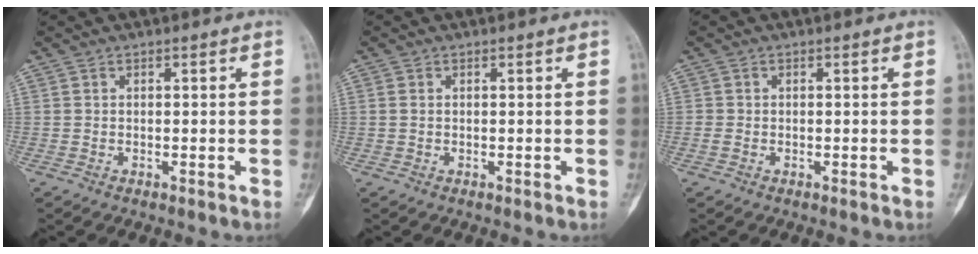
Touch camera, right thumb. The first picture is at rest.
{"total": 0.6, "force": [0.1, 0.4, 0.5], "torque": [-0.015, -0.002, 0.002]}
{"total": 1.0, "force": [-0.3, 0.8, 0.4], "torque": [-0.010, 0.001, -0.005]}